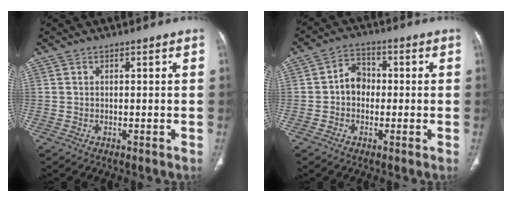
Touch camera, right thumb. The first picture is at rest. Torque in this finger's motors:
{"motor_torque": [0.34, 0.64, 0.52, -0.27, 0.01]}